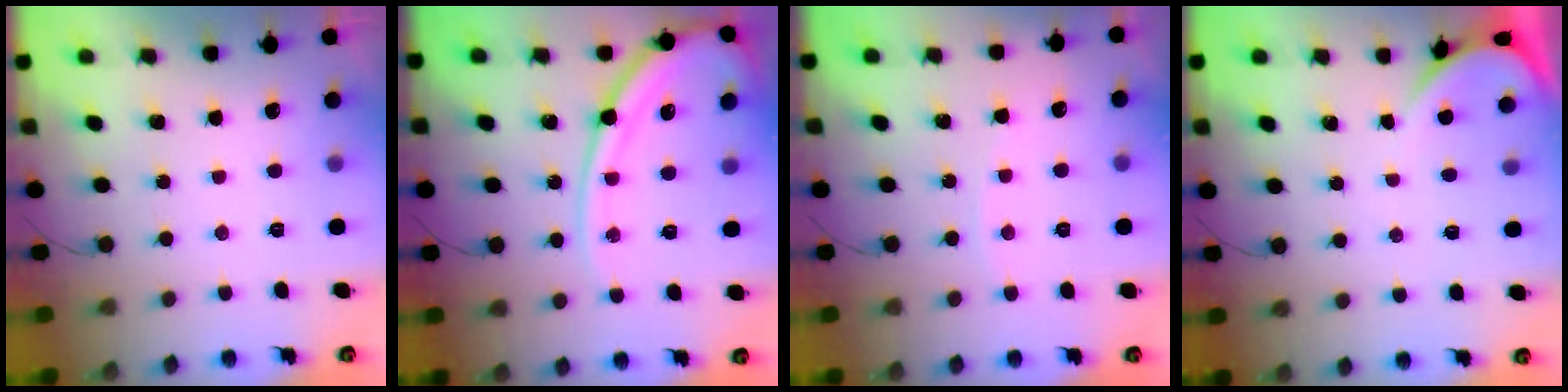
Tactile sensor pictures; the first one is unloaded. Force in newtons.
{"total": 14.5, "press": 14.4, "slide": 1.8}
{"total": 2.6, "press": 2.6, "slide": 0.2}
{"total": 0.0}